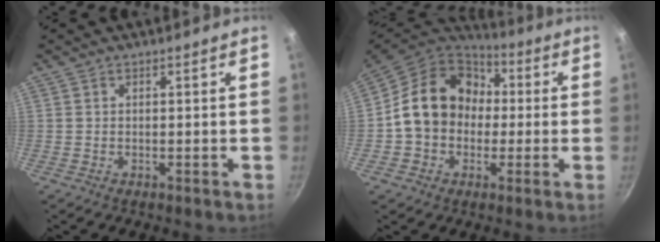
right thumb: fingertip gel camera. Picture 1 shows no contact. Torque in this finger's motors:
{"motor_torque": [1.02, 3.26, 1.31, -0.86, 0.15]}